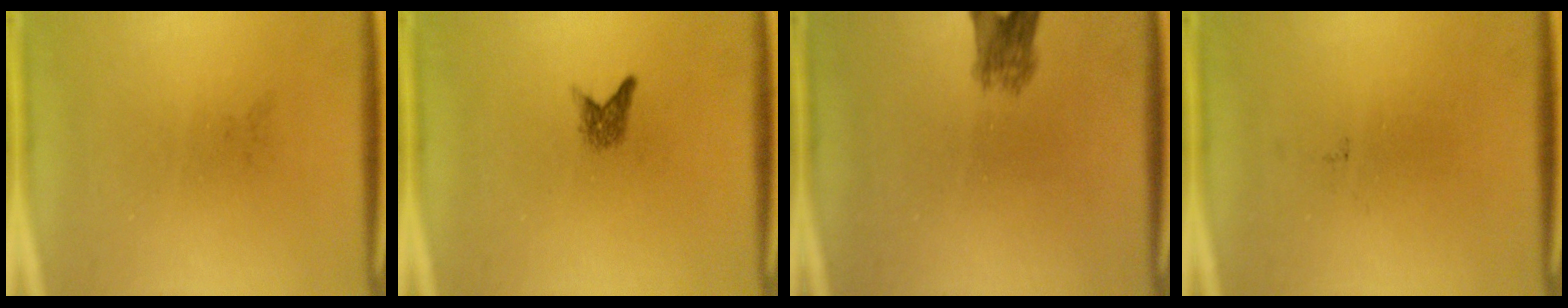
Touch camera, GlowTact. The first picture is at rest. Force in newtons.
{"total": 1.5}
{"total": 3.4}
{"total": 0.0}